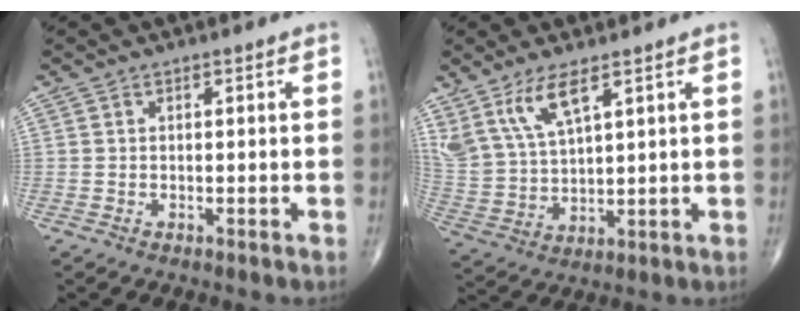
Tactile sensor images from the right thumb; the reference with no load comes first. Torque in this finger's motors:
{"motor_torque": [-0.15, 0.40, 0.93, 0.86, 0.05]}